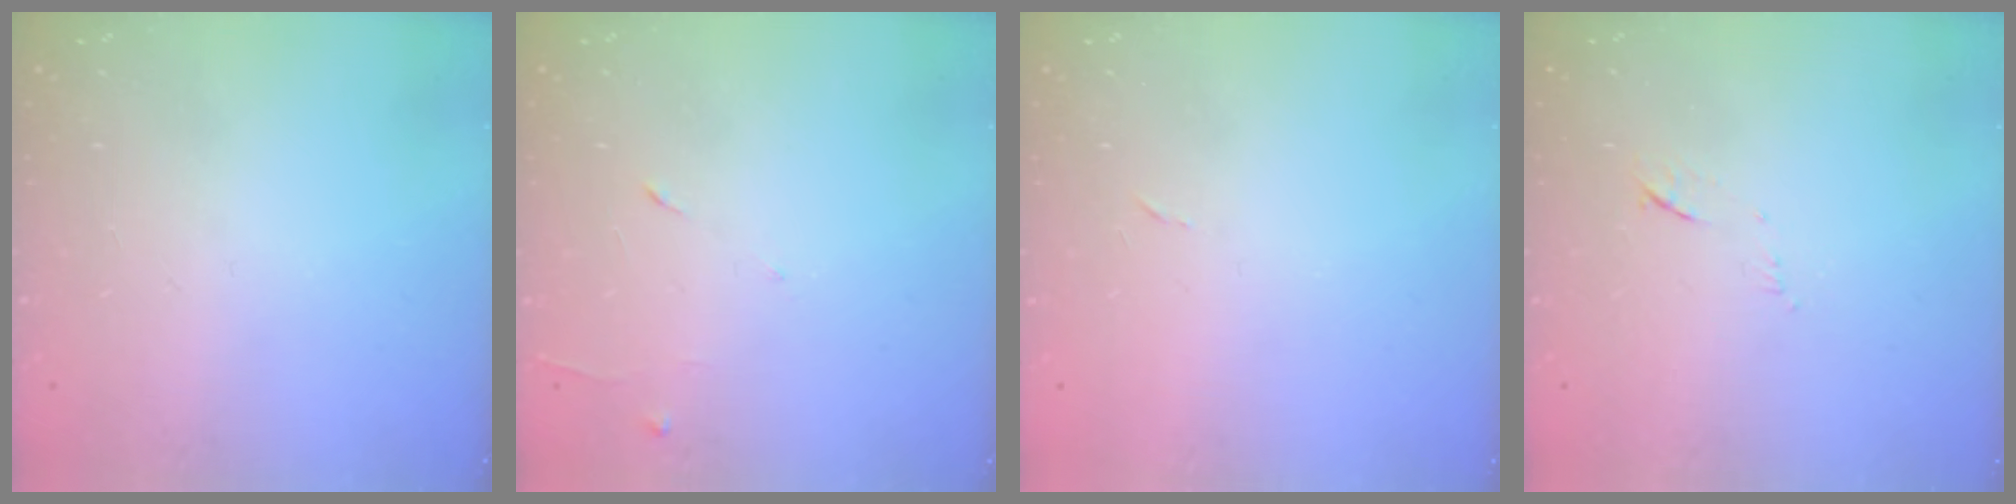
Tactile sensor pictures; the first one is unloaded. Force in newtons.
{"total": 5.1, "press": 5.1, "slide": 0.8}
{"total": 2.4, "press": 2.4, "slide": 0.4}
{"total": 6.2, "press": 6.2, "slide": 0.9}